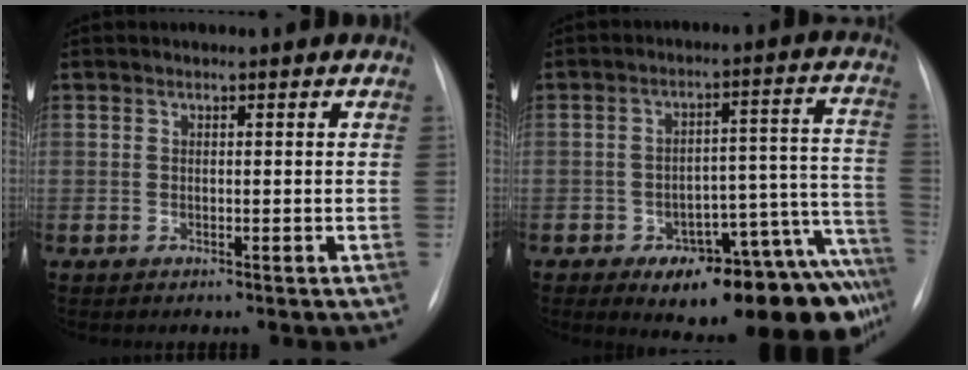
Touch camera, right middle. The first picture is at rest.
{"total": 19.0, "force": [-12.9, 6.2, 12.5], "torque": [-0.052, 0.065, -0.164]}